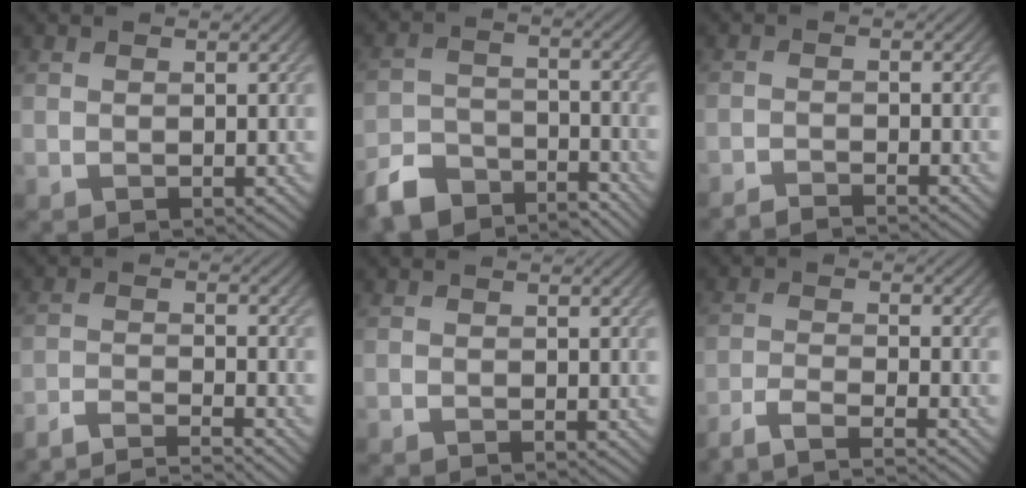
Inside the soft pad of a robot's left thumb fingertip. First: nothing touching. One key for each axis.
{"total": 8.1, "fx": -7.0, "fy": 3.0, "fz": 2.7, "tx": -0.059, "ty": -0.010, "tz": -0.138}
{"total": 2.6, "fx": -2.5, "fy": 0.2, "fz": 1.0, "tx": -0.015, "ty": 0.000, "tz": -0.051}
{"total": 6.9, "fx": -6.4, "fy": 0.7, "fz": 2.4, "tx": -0.046, "ty": 0.005, "tz": -0.118}
{"total": 0.0}
{"total": 5.8, "fx": -4.8, "fy": 0.9, "fz": 3.1, "tx": -0.057, "ty": 0.000, "tz": -0.097}